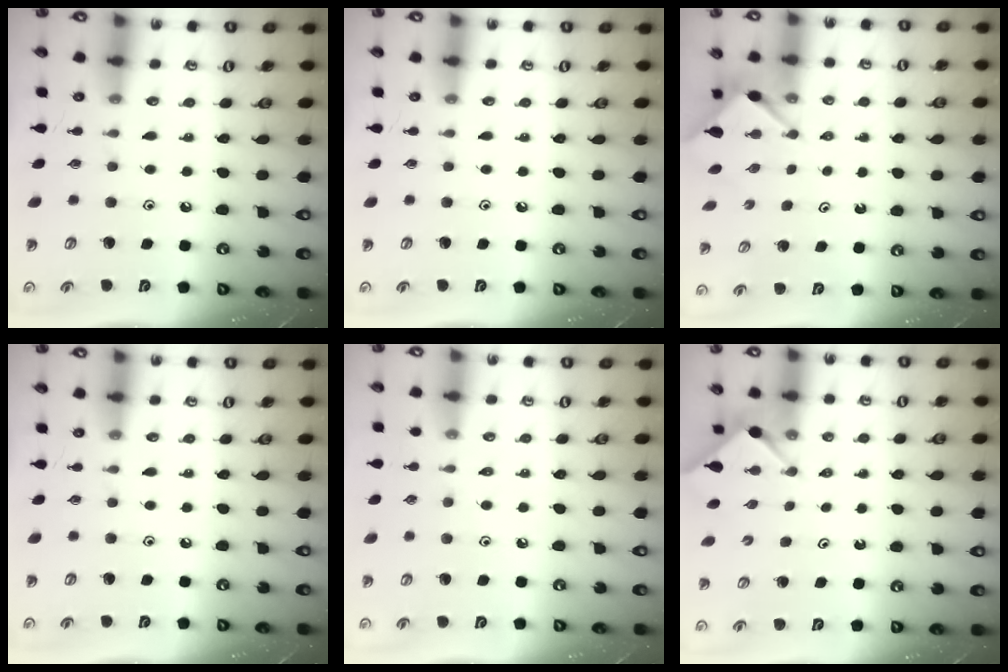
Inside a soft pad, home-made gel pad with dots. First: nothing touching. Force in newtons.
{"total": 0.0}
{"total": 2.8, "press": 2.8, "slide": 0.3}
{"total": 0.0}
{"total": 2.3, "press": 2.3, "slide": 0.4}
{"total": 2.9, "press": 2.9, "slide": 0.2}